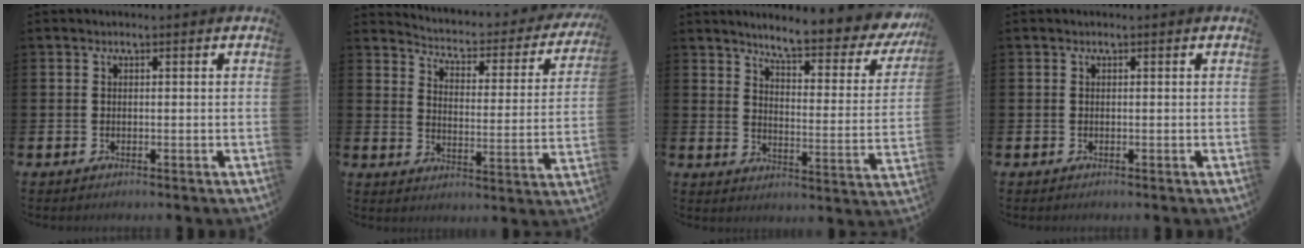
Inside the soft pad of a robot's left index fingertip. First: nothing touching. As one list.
[{"total": 3.8, "force": [3.4, 1.3, 1.1], "torque": [-0.048, -0.030, 0.049]}, {"total": 7.0, "force": [6.3, 0.9, 2.8], "torque": [-0.068, -0.055, 0.101]}, {"total": 0.0}]